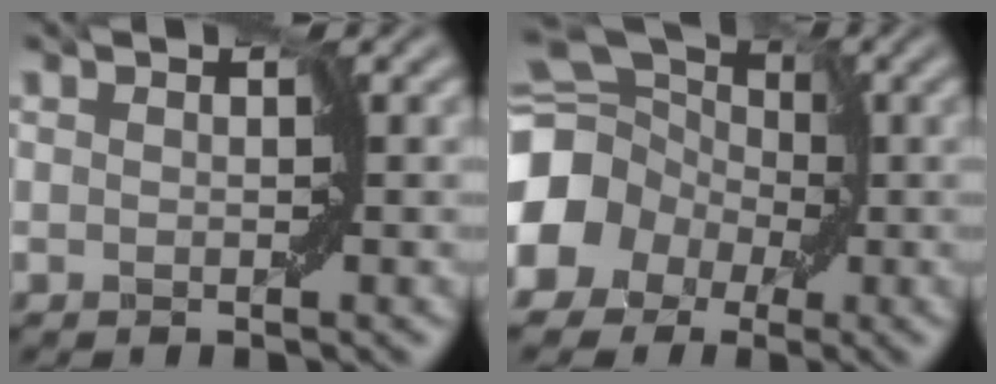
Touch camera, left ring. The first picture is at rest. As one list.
[{"total": 10.5, "force": [-2.3, 9.1, 4.7], "torque": [-0.100, -0.007, -0.068]}]